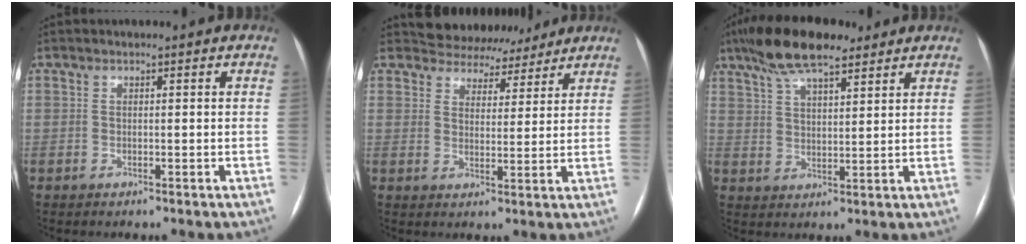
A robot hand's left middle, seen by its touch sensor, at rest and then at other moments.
{"total": 8.0, "force": [7.3, 3.4, 0.1], "torque": [0.008, 0.008, 0.093]}
{"total": 11.3, "force": [8.4, 3.1, 7.0], "torque": [-0.135, 0.025, 0.148]}